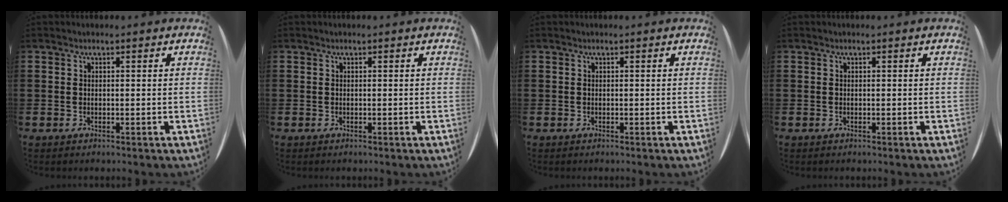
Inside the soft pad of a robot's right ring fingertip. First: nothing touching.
{"total": 0.0}
{"total": 0.0}
{"total": 0.0}